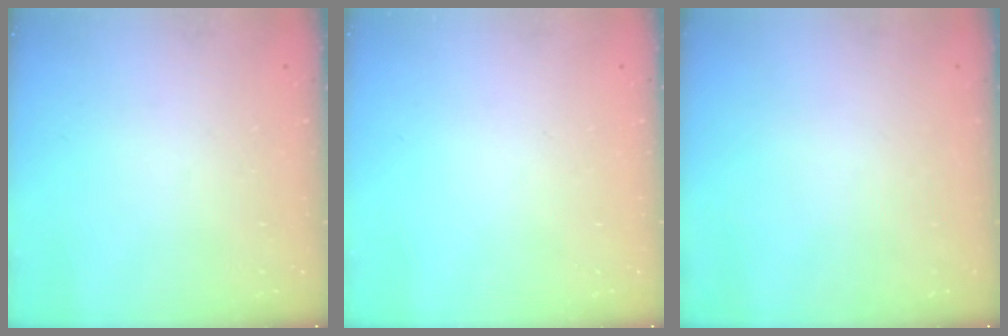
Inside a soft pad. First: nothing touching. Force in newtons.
{"total": 0.0}
{"total": 0.0}